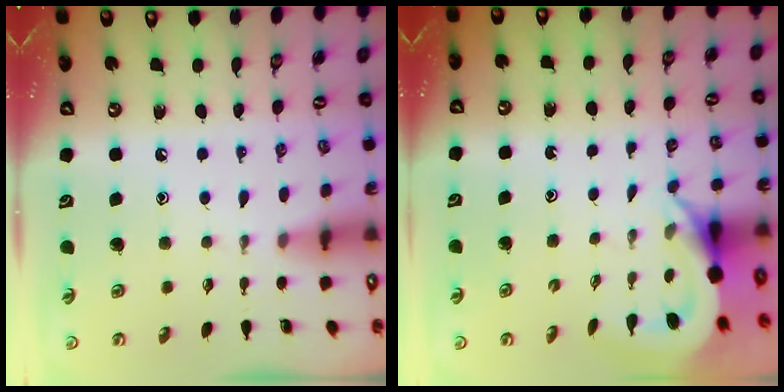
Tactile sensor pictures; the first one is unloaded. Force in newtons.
{"total": 4.8, "press": 4.8, "slide": 0.4}